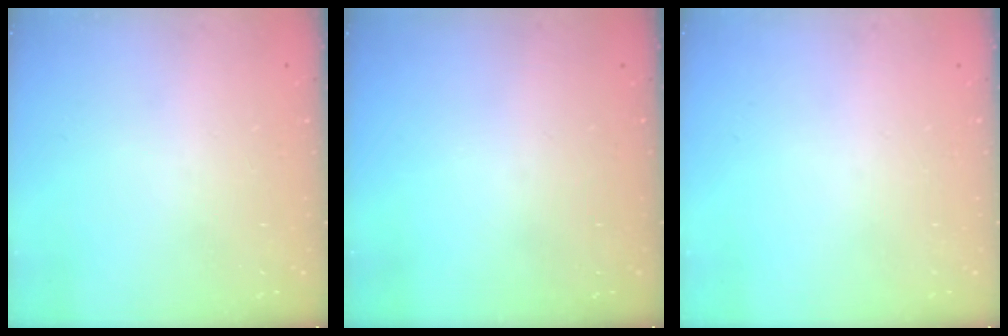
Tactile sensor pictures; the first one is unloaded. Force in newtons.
{"total": 0.0}
{"total": 0.0}